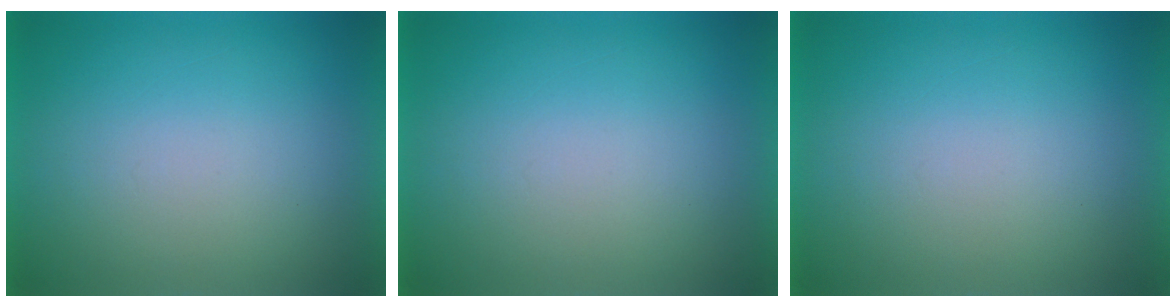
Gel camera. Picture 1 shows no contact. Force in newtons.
{"total": 0.0}
{"total": 0.0}